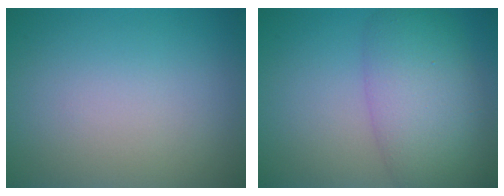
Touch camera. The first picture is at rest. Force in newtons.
{"total": 7.3, "press": 7.3, "slide": 0.3}